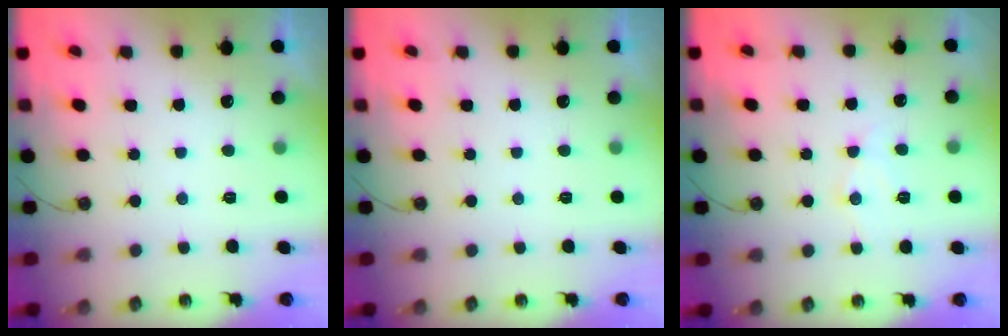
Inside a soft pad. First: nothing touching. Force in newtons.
{"total": 0.0}
{"total": 8.7, "press": 8.6, "slide": 0.8}